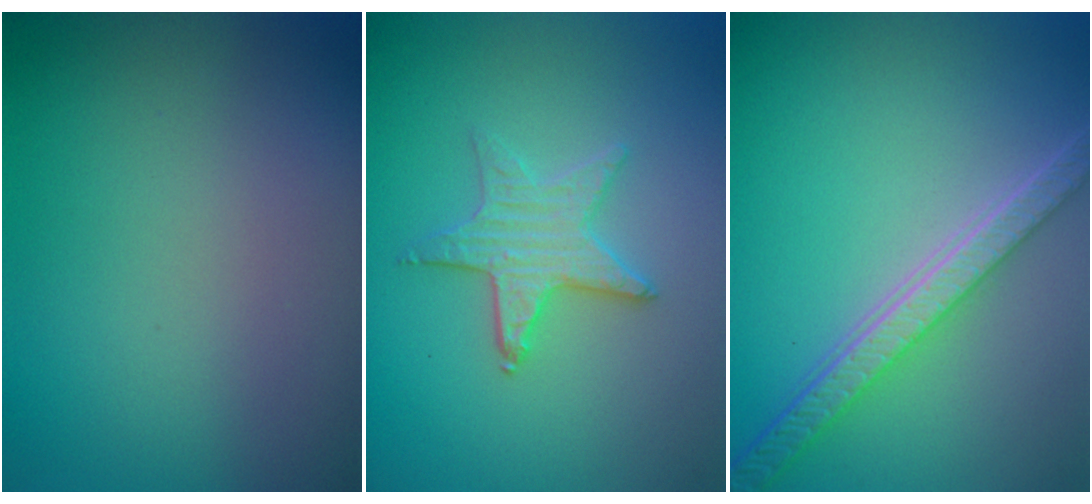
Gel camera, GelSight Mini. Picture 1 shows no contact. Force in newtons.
{"total": 2.9, "press": 2.8, "slide": 0.8}
{"total": 5.3, "press": 4.1, "slide": 3.4}